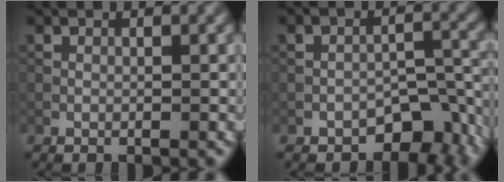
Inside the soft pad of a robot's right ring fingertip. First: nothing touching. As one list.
[{"total": 6.2, "force": [-4.0, 3.4, 3.2], "torque": [-0.021, -0.006, -0.059]}]